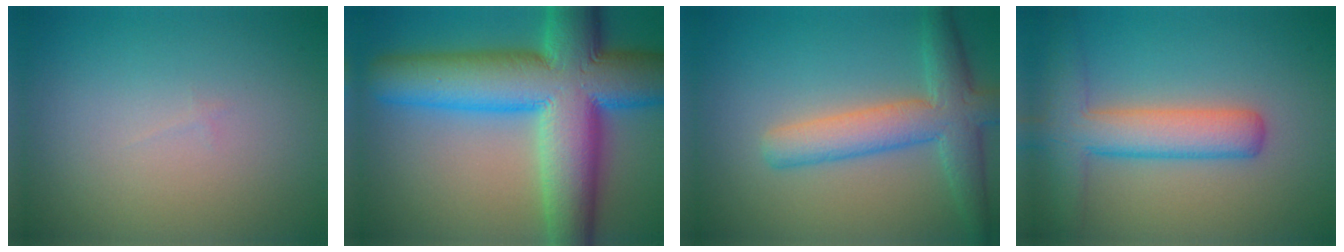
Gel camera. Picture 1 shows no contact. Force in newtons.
{"total": 15.3, "press": 15.3, "slide": 0.3}
{"total": 5.6, "press": 5.6, "slide": 0.2}
{"total": 5.8, "press": 5.8, "slide": 0.3}